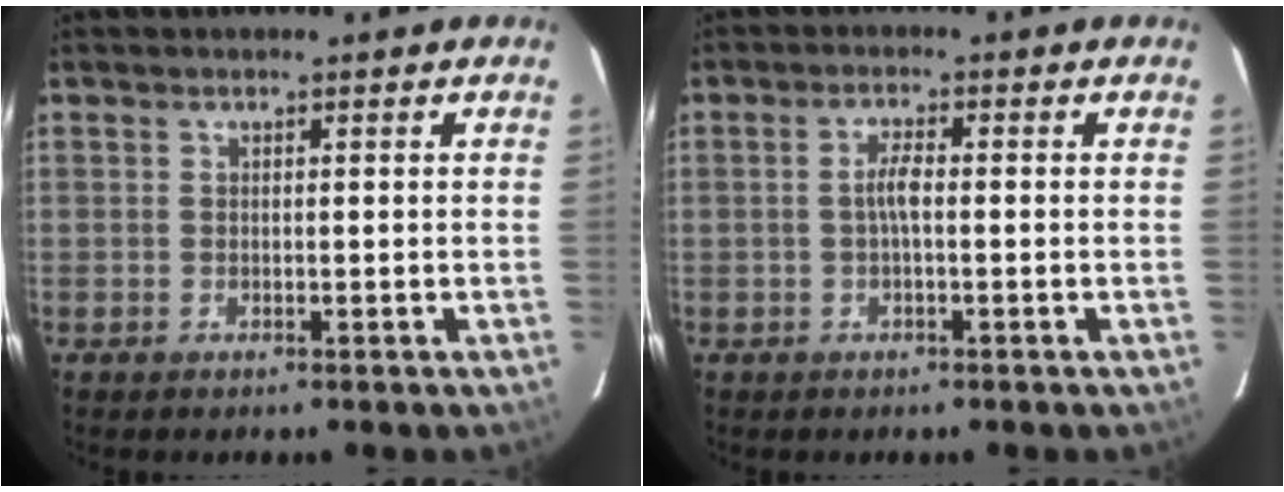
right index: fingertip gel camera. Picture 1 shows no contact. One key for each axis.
{"total": 2.5, "fx": -0.4, "fy": 0.3, "fz": 2.4, "tx": -0.050, "ty": 0.005, "tz": -0.007}